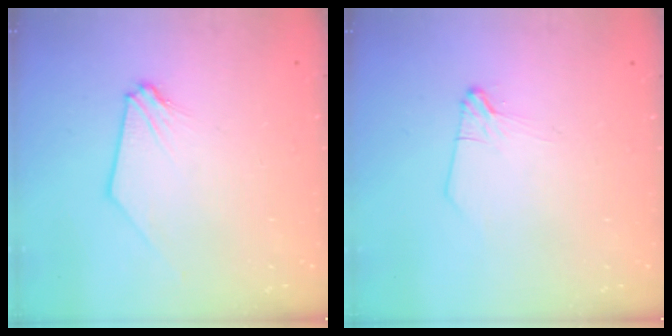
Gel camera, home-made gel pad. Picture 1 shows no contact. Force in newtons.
{"total": 2.0, "press": 2.0, "slide": 0.4}